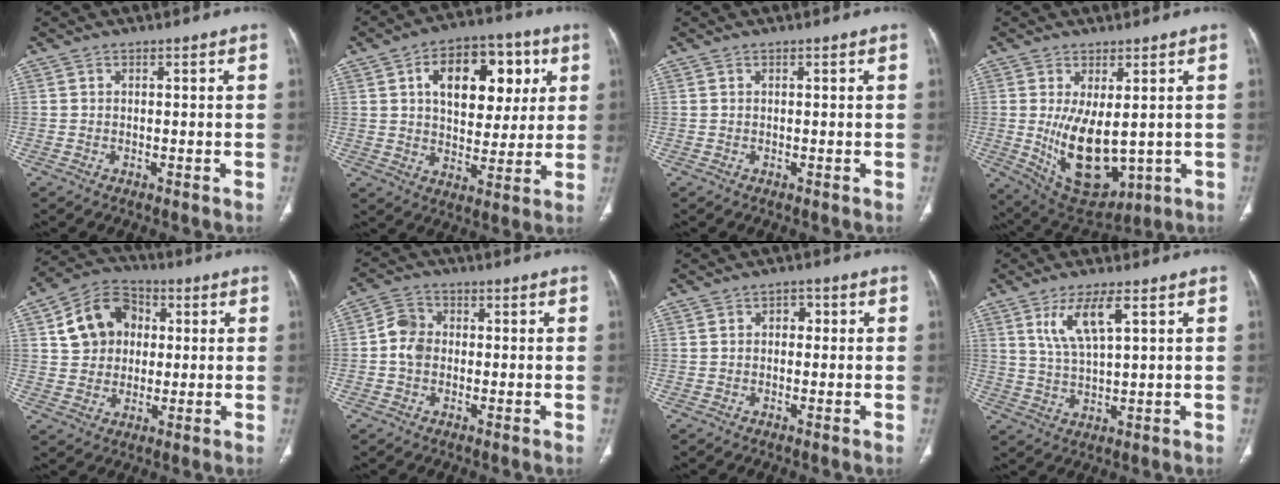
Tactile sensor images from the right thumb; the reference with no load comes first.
{"total": 17.5, "force": [5.4, 10.6, 12.9], "torque": [-0.141, 0.002, 0.082]}
{"total": 0.0}
{"total": 12.9, "force": [-0.4, 6.4, 11.2], "torque": [-0.178, -0.023, 0.025]}
{"total": 12.5, "force": [2.7, 10.3, 6.6], "torque": [-0.086, 0.012, 0.041]}
{"total": 5.2, "force": [-0.4, 4.2, 3.0], "torque": [-0.048, 0.012, -0.017]}
{"total": 2.3, "force": [0.2, 1.7, 1.5], "torque": [-0.011, 0.011, 0.000]}
{"total": 7.7, "force": [3.4, 2.0, 6.6], "torque": [-0.135, -0.015, 0.076]}